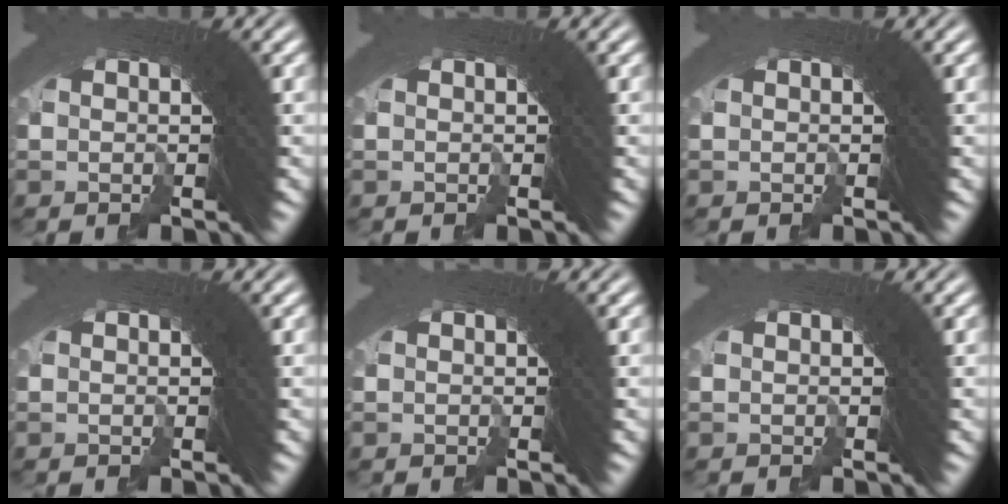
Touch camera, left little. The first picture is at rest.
{"total": 0.0}
{"total": 0.0}
{"total": 0.0}
{"total": 0.0}
{"total": 0.0}